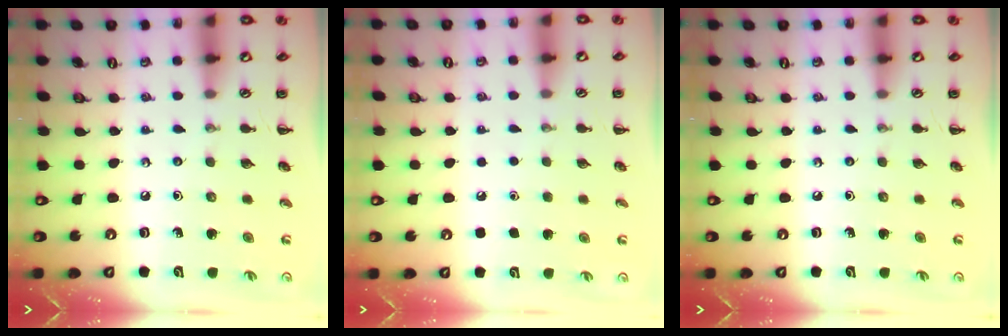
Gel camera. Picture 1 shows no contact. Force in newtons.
{"total": 1.7, "press": 1.7, "slide": 0.1}
{"total": 0.0}